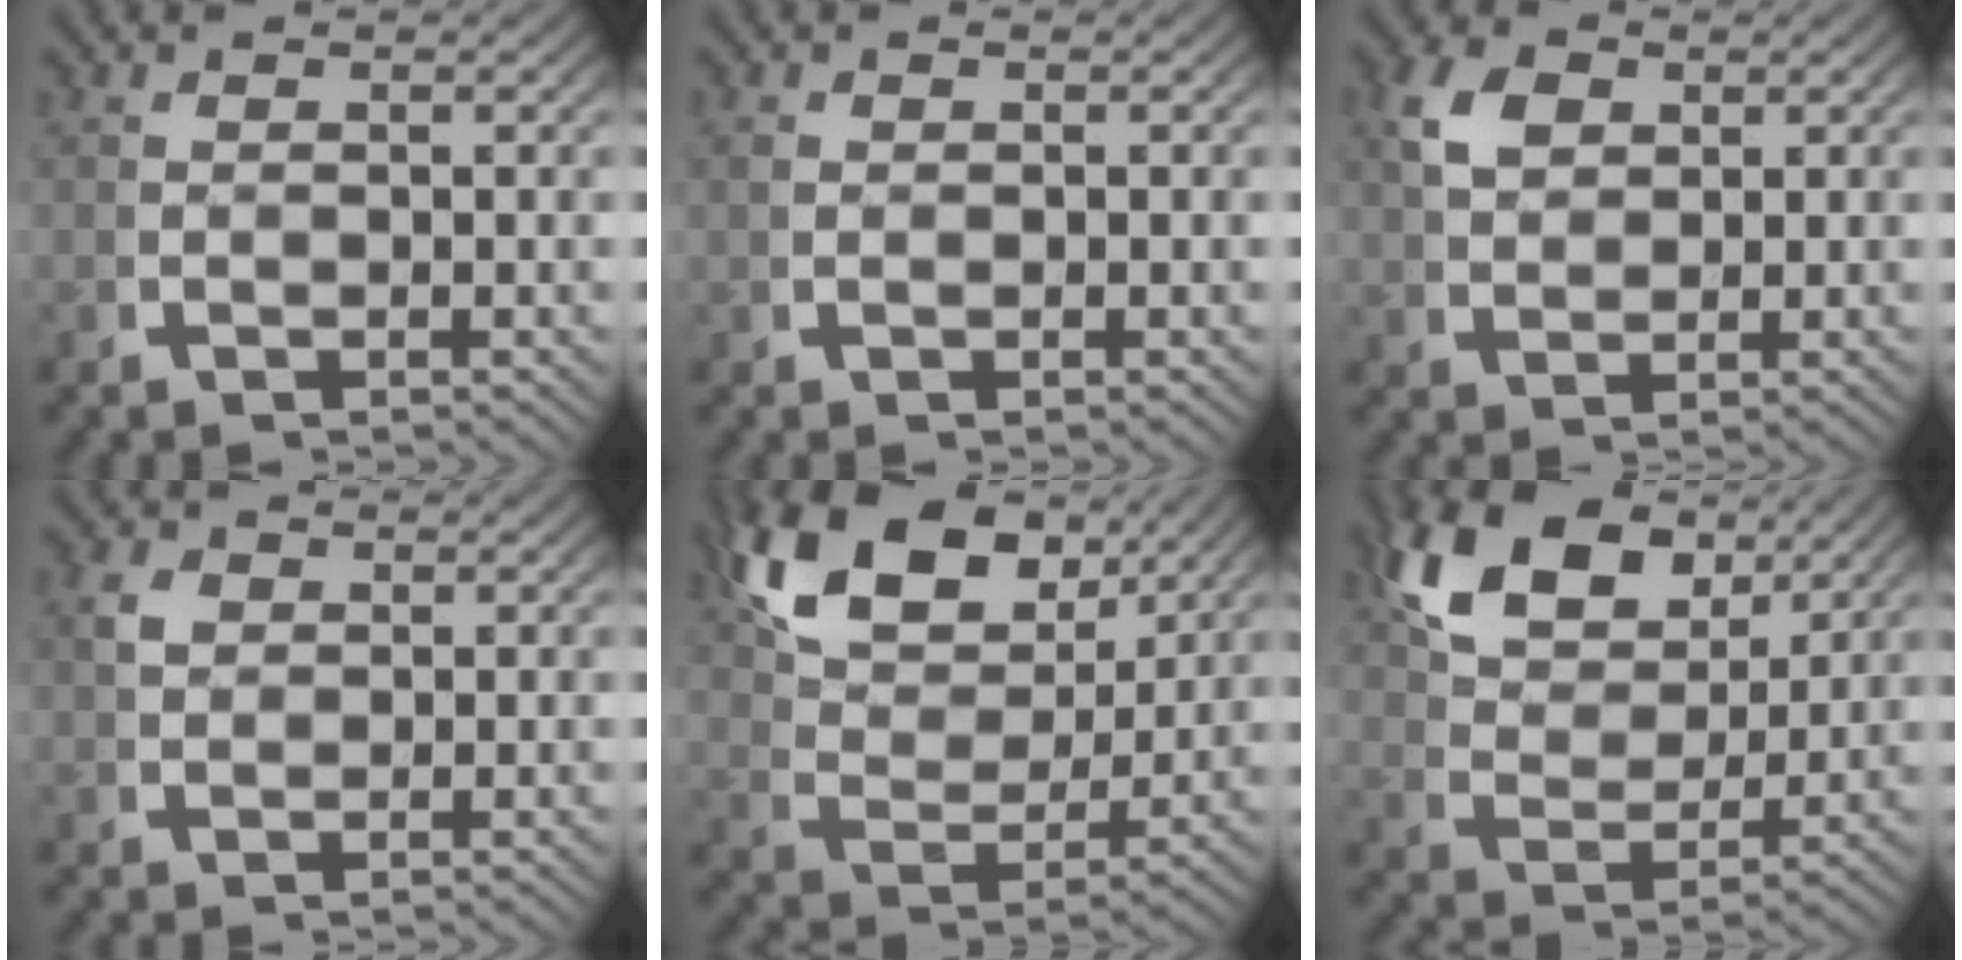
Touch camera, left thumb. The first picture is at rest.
{"total": 0.5, "force": [0.2, 0.3, 0.4], "torque": [-0.014, -0.001, 0.008]}
{"total": 3.9, "force": [2.3, 2.0, 2.5], "torque": [-0.046, 0.009, 0.048]}
{"total": 2.0, "force": [1.0, 1.2, 1.2], "torque": [-0.028, 0.004, 0.024]}
{"total": 10.3, "force": [5.5, 5.2, 6.9], "torque": [-0.149, 0.004, 0.101]}
{"total": 9.0, "force": [4.7, 4.9, 5.9], "torque": [-0.132, -0.003, 0.090]}